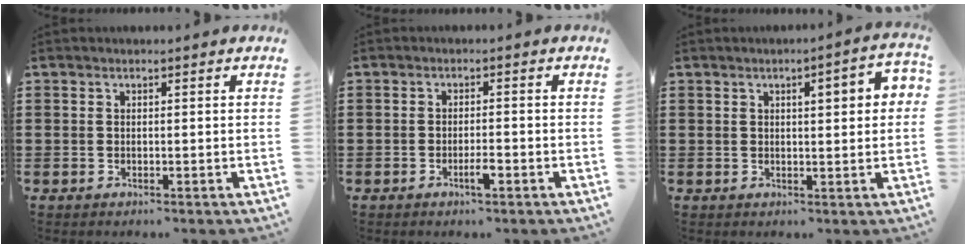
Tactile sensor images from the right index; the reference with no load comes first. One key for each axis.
{"total": 2.5, "fx": -1.3, "fy": 0.5, "fz": 2.1, "tx": -0.036, "ty": 0.002, "tz": -0.024}
{"total": 3.5, "fx": 0.7, "fy": 0.7, "fz": 3.4, "tx": -0.055, "ty": 0.002, "tz": 0.007}